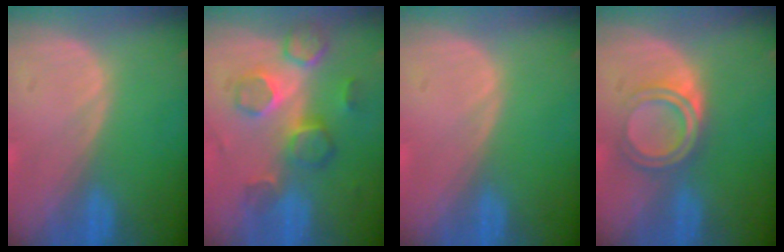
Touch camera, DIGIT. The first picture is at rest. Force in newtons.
{"total": 8.8, "press": 7.6, "slide": 4.5}
{"total": 0.0}
{"total": 4.7, "press": 4.6, "slide": 0.9}